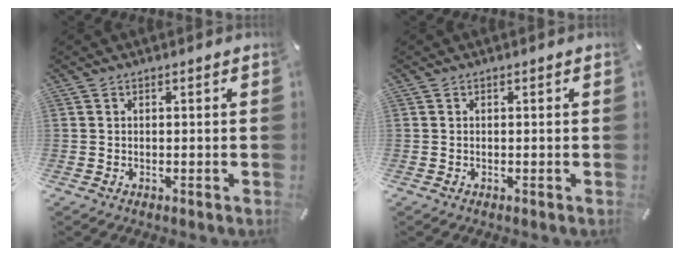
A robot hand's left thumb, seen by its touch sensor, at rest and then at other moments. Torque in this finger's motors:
{"motor_torque": [0.00, 0.00, -0.03, 0.03, 0.00]}